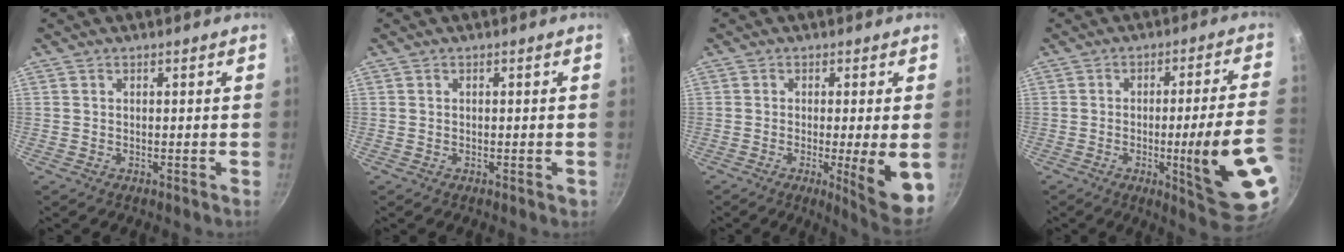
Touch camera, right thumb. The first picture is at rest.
{"total": 0.8, "force": [-0.3, 0.4, 0.6], "torque": [-0.006, 0.003, -0.005]}
{"total": 9.6, "force": [-1.8, 1.1, 9.4], "torque": [-0.126, -0.008, -0.020]}
{"total": 17.1, "force": [-4.0, 1.6, 16.5], "torque": [-0.219, 0.007, -0.045]}